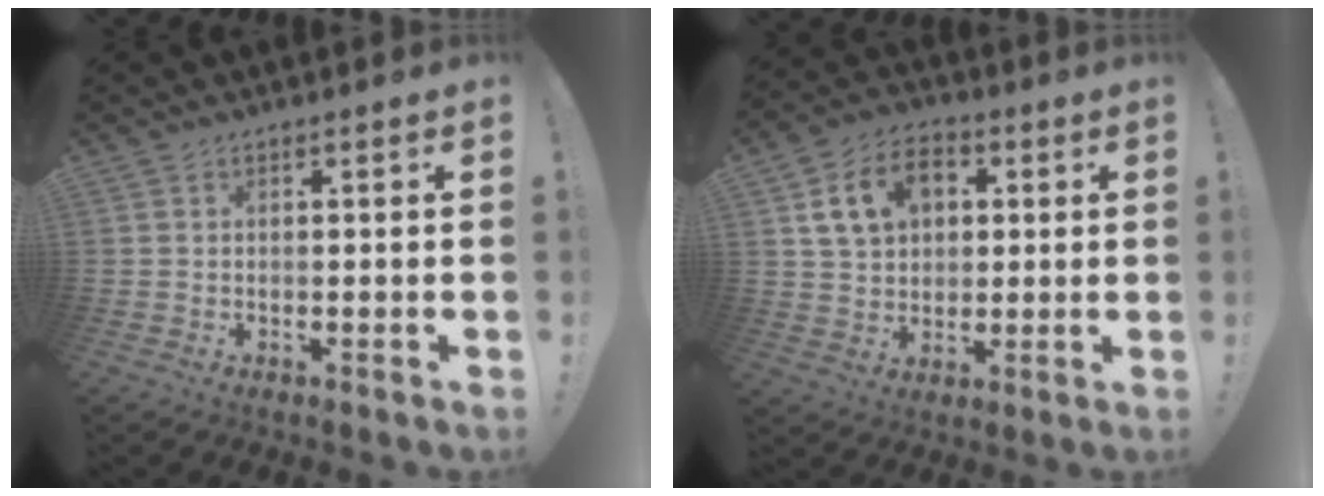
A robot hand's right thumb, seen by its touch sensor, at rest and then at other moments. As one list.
[{"total": 12.9, "force": [4.3, 9.6, 7.3], "torque": [-0.111, -0.001, 0.086]}]